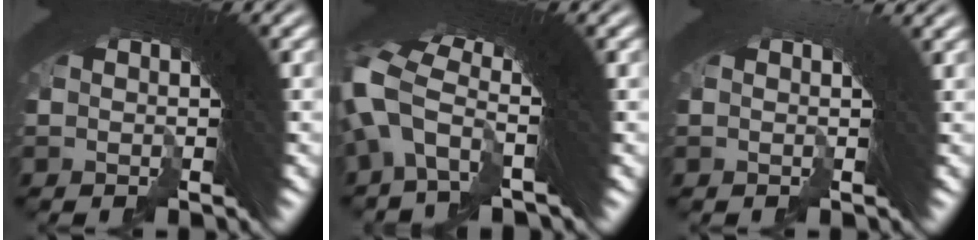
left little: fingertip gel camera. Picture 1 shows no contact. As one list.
[{"total": 2.8, "force": [0.1, 0.7, 2.7], "torque": [-0.075, -0.016, 0.010]}, {"total": 1.6, "force": [1.0, 0.0, 1.2], "torque": [0.001, 0.022, 0.002]}]